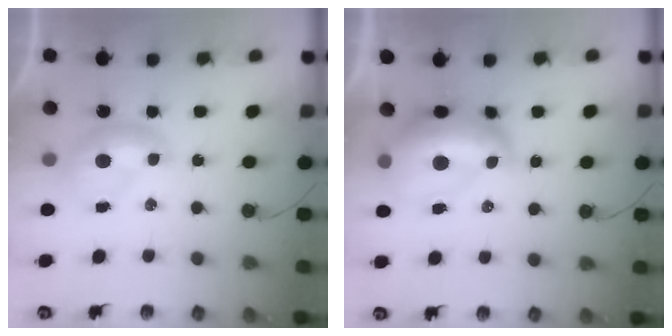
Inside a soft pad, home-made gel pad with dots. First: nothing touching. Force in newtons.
{"total": 8.9, "press": 8.8, "slide": 1.4}